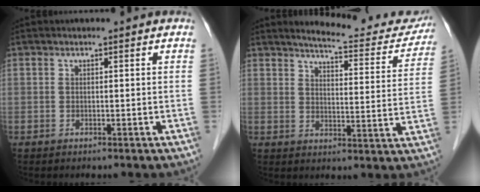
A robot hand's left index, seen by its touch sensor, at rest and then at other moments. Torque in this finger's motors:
{"motor_torque": [0.52, -0.71, 0.00, -0.02]}